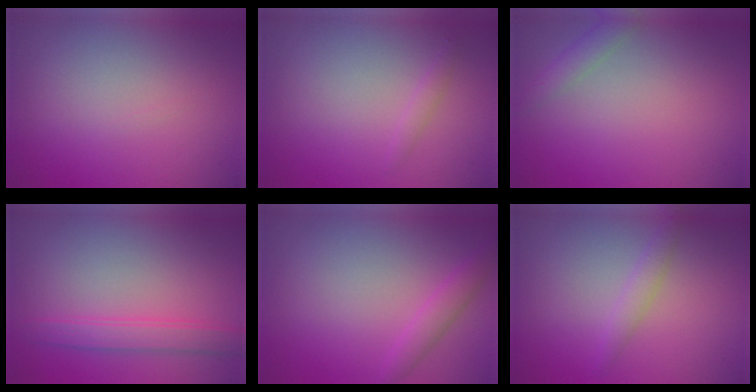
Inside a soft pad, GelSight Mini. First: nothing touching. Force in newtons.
{"total": 0.8, "press": 0.8, "slide": 0.1}
{"total": 1.5, "press": 1.5, "slide": 0.1}
{"total": 2.7, "press": 2.7, "slide": 0.1}
{"total": 1.8, "press": 1.8, "slide": 0.2}
{"total": 1.4, "press": 1.4, "slide": 0.1}